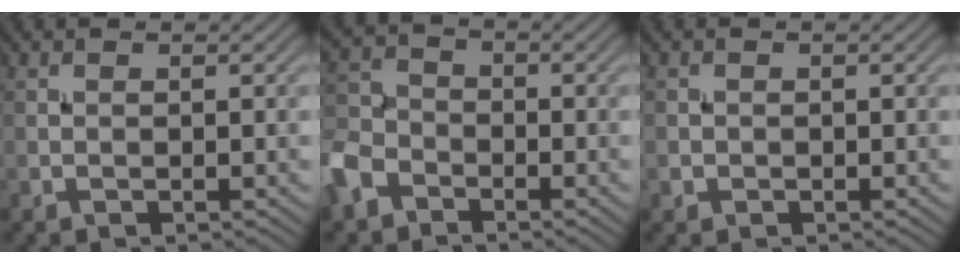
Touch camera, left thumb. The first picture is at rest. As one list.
[{"total": 6.9, "force": [-4.4, 4.4, 3.1], "torque": [-0.085, -0.004, -0.109]}, {"total": 1.1, "force": [-0.3, 1.0, 0.1], "torque": [0.002, -0.005, -0.008]}]